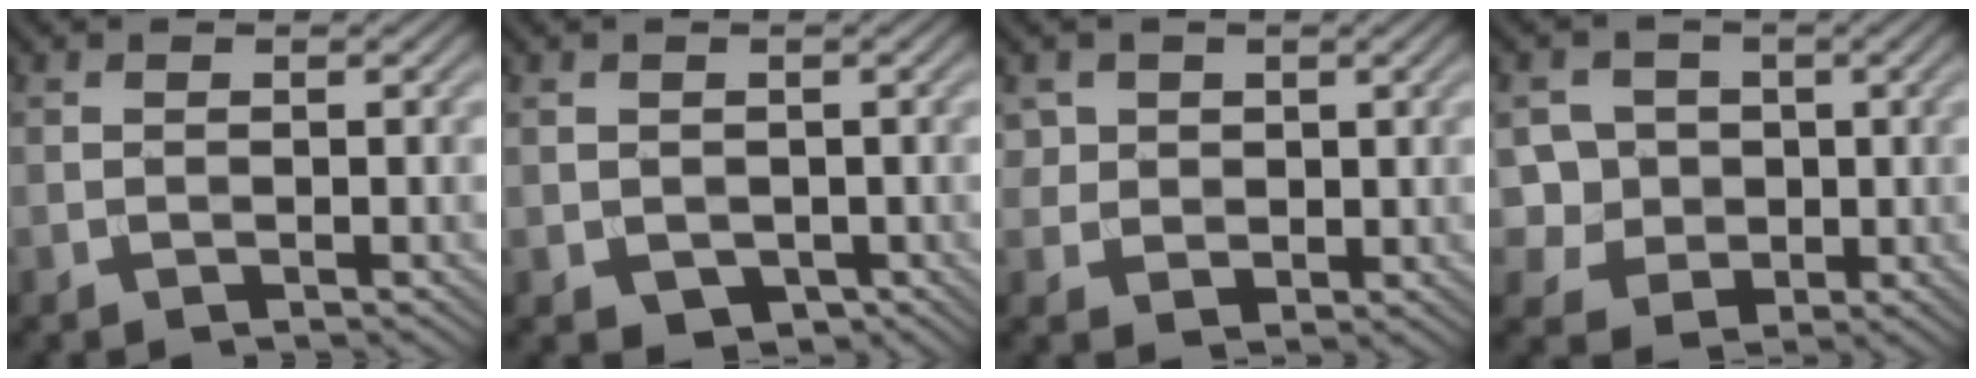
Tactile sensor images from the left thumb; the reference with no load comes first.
{"total": 2.1, "force": [-0.3, 1.9, 1.0], "torque": [-0.031, -0.014, -0.001]}
{"total": 3.7, "force": [1.6, 3.2, 1.1], "torque": [-0.042, -0.014, 0.038]}
{"total": 5.8, "force": [0.5, 5.6, 1.6], "torque": [-0.053, -0.005, 0.006]}